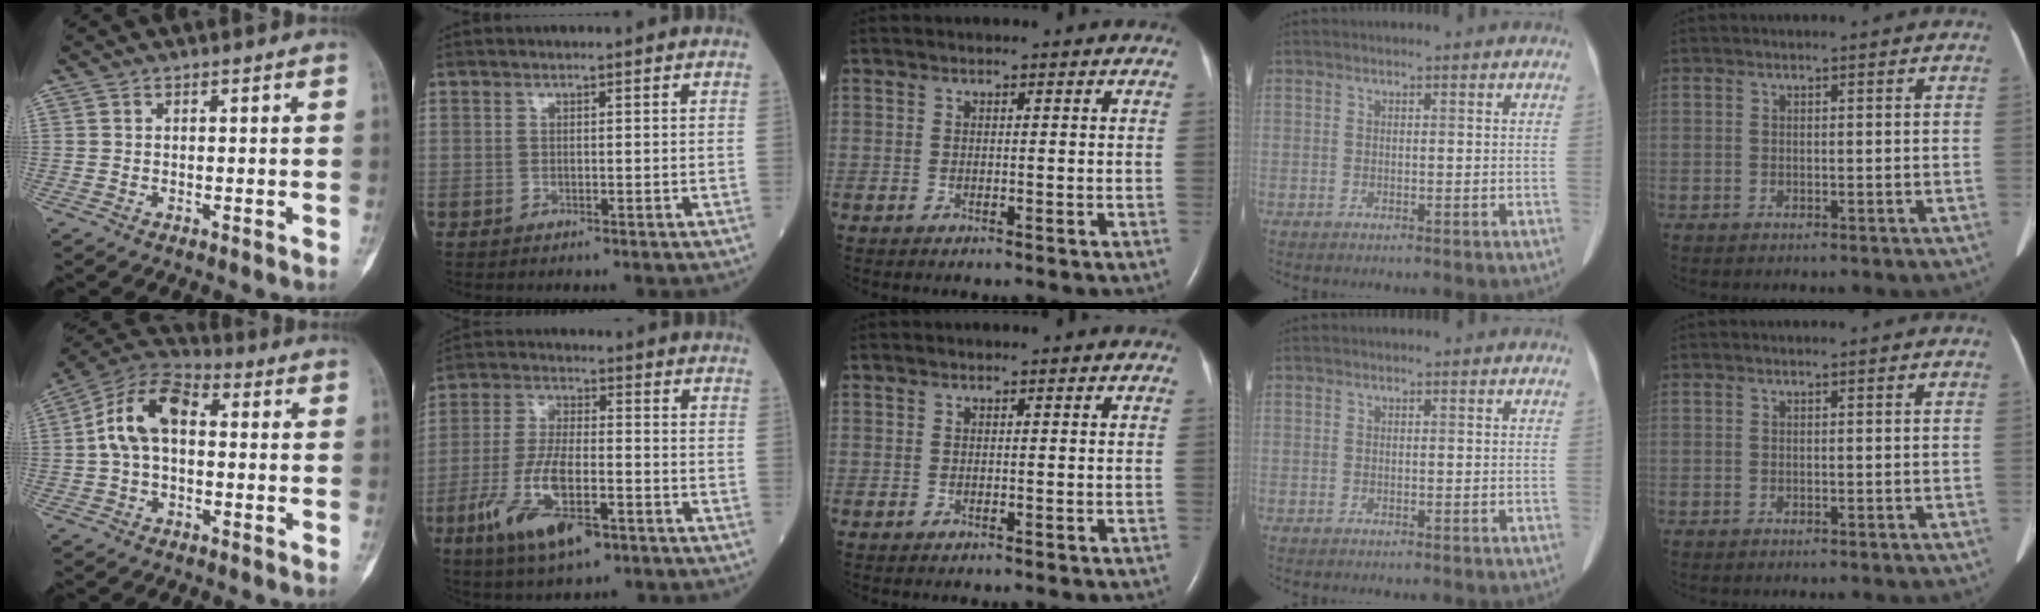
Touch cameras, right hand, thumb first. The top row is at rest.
{"thumb": {"total": 11.6, "force": [0.8, 7.0, 9.2], "torque": [-0.166, 0.036, 0.002]}, "index": {"total": 12.4, "force": [-5.8, 3.8, 10.3], "torque": [-0.209, -0.014, -0.101]}}